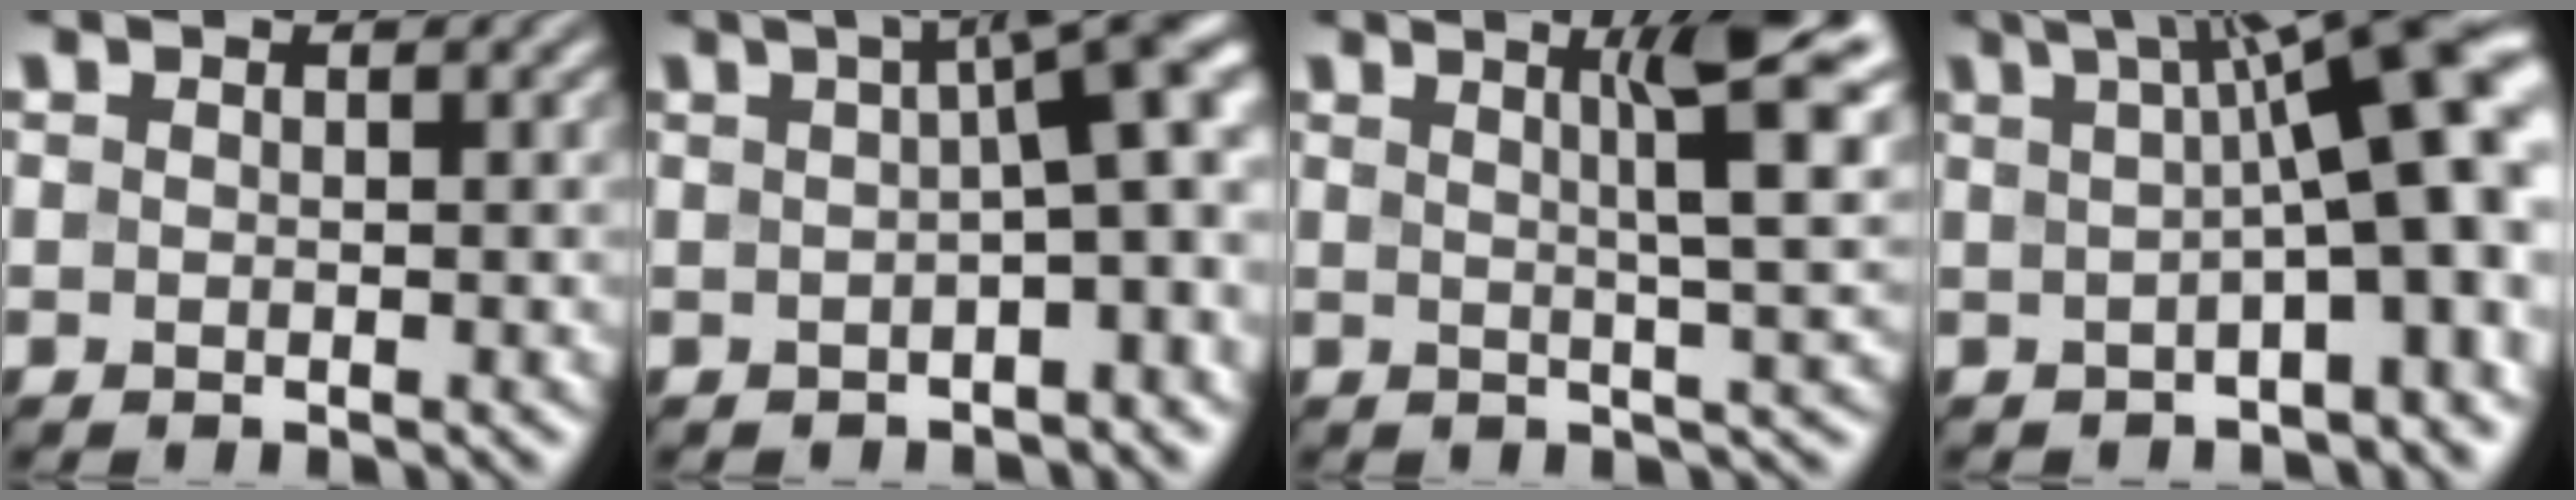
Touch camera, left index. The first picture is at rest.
{"total": 8.5, "force": [1.1, 2.1, 8.2], "torque": [-0.091, 0.026, 0.009]}
{"total": 7.9, "force": [3.1, 1.4, 7.1], "torque": [-0.072, 0.017, 0.041]}
{"total": 12.2, "force": [2.2, 3.1, 11.6], "torque": [-0.129, 0.025, 0.028]}